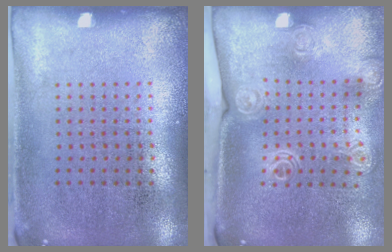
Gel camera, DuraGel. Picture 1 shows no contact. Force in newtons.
{"total": 1.9, "press": 1.5, "slide": 1.3}